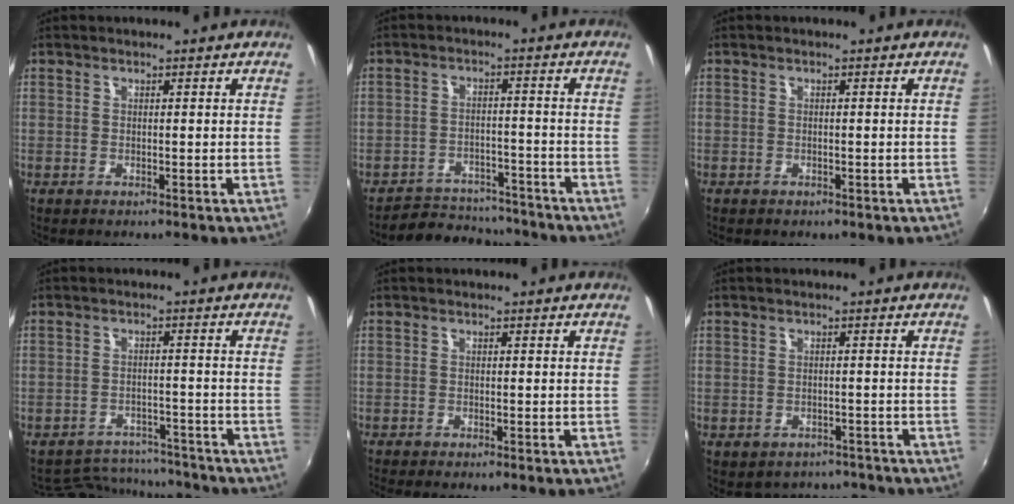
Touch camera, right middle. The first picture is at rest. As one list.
[{"total": 10.1, "force": [-9.2, 3.8, 1.7], "torque": [-0.051, 0.020, -0.126]}, {"total": 1.3, "force": [-0.9, 0.7, 0.6], "torque": [-0.014, -0.003, -0.011]}, {"total": 9.5, "force": [-9.0, 3.0, 1.0], "torque": [-0.034, 0.018, -0.124]}, {"total": 1.5, "force": [-1.2, -0.2, 0.9], "torque": [-0.020, -0.005, -0.018]}, {"total": 5.6, "force": [-4.5, 3.0, 1.5], "torque": [-0.034, -0.012, -0.054]}]